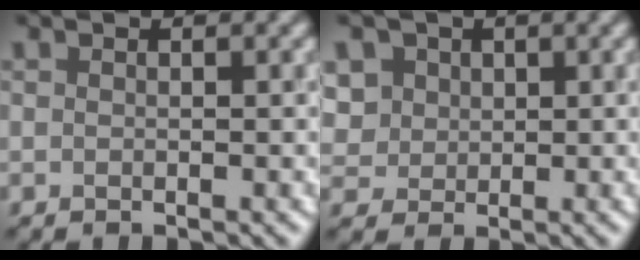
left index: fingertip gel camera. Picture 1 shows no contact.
{"total": 3.5, "force": [1.5, 3.1, 0.9], "torque": [-0.060, 0.016, 0.046]}